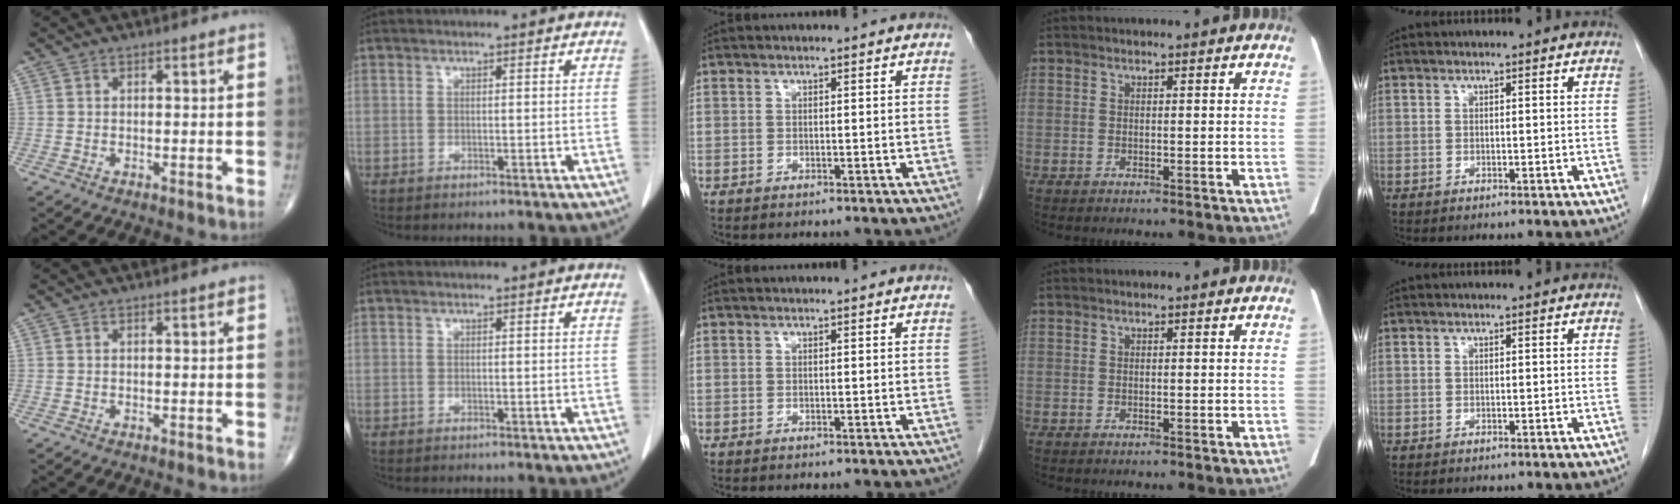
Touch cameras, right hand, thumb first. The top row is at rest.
{}